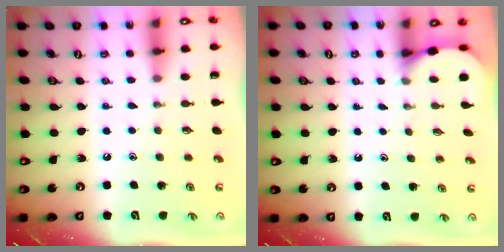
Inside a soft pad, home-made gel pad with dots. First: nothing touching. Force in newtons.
{"total": 1.9, "press": 1.9, "slide": 0.2}